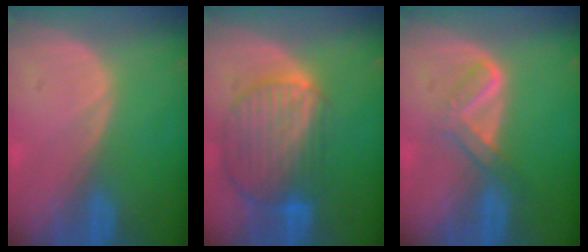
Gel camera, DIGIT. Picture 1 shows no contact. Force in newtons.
{"total": 10.4, "press": 8.9, "slide": 5.4}
{"total": 4.0, "press": 4.0, "slide": 0.5}